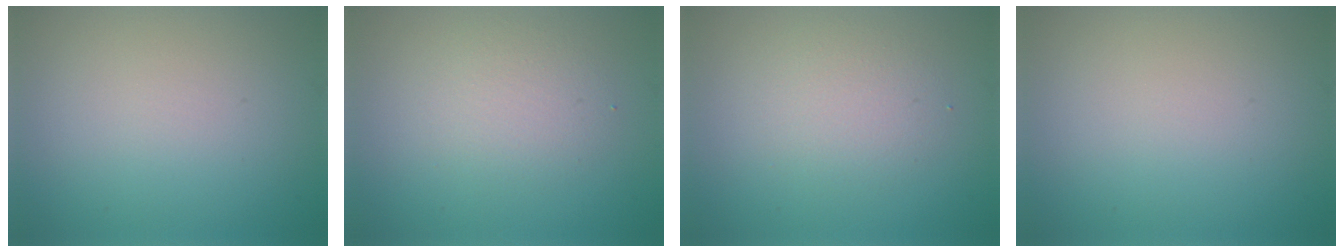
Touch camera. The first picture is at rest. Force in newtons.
{"total": 2.5, "press": 2.5, "slide": 0.2}
{"total": 2.4, "press": 2.4, "slide": 0.2}
{"total": 1.6, "press": 1.6, "slide": 0.0}